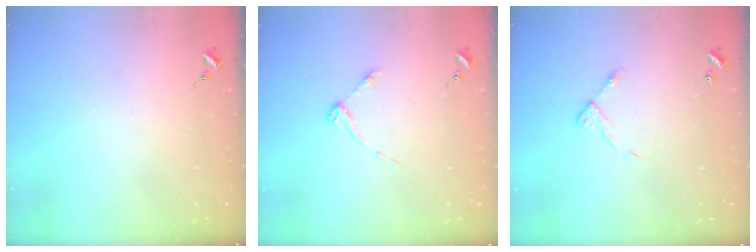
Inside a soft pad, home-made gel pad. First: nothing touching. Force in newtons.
{"total": 3.7, "press": 3.7, "slide": 0.4}
{"total": 5.8, "press": 5.7, "slide": 0.6}